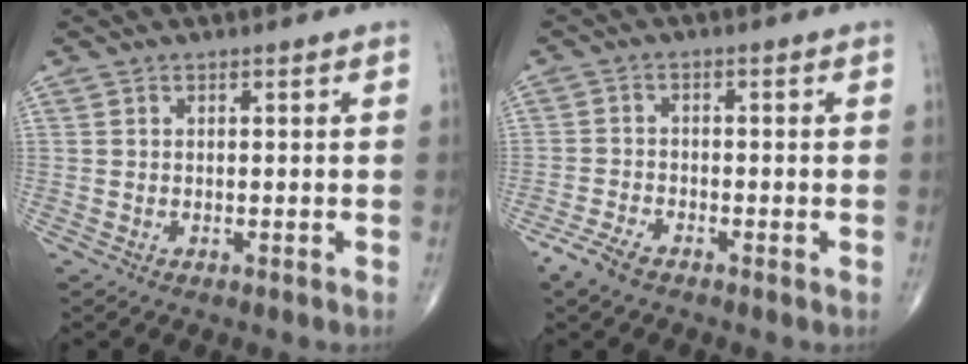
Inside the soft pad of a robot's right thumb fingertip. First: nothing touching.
{"total": 4.2, "force": [-3.0, 1.5, 2.5], "torque": [-0.056, 0.001, -0.062]}